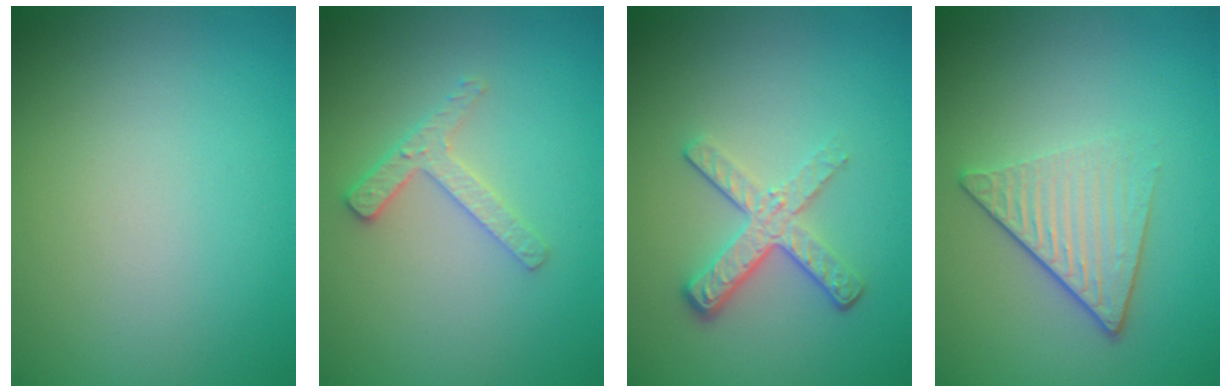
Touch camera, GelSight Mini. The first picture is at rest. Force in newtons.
{"total": 2.3, "press": 2.2, "slide": 0.4}
{"total": 3.6, "press": 2.5, "slide": 2.7}
{"total": 4.3, "press": 2.8, "slide": 3.3}